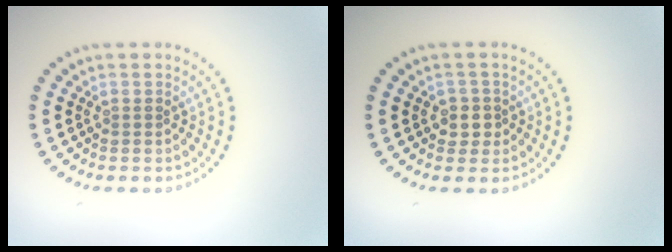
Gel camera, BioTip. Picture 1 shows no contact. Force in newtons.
{"total": 1.7, "press": 1.5, "slide": 0.8}